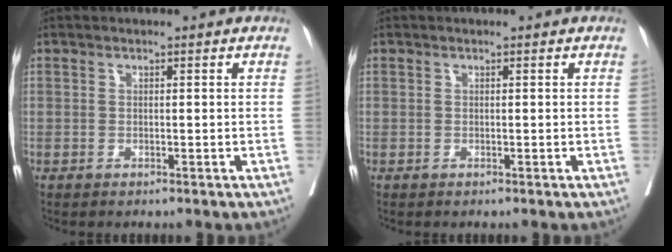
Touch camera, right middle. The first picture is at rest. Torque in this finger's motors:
{"motor_torque": [0.00, -0.01, -0.02, 0.00]}